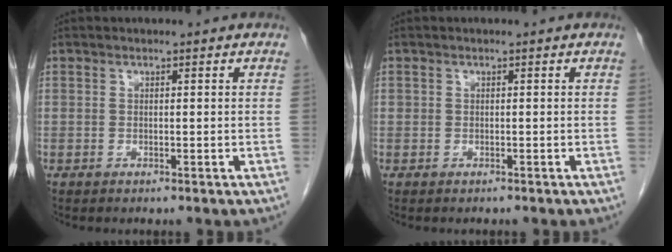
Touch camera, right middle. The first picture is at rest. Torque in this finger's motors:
{"motor_torque": [-0.24, -0.24, 0.08, 0.01]}